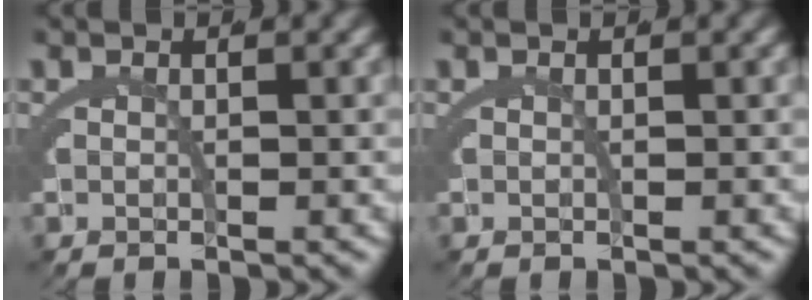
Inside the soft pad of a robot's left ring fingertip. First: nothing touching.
{"total": 0.0}